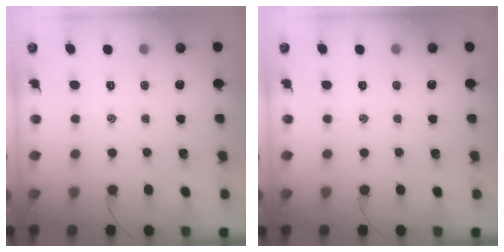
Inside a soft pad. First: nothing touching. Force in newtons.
{"total": 0.0}